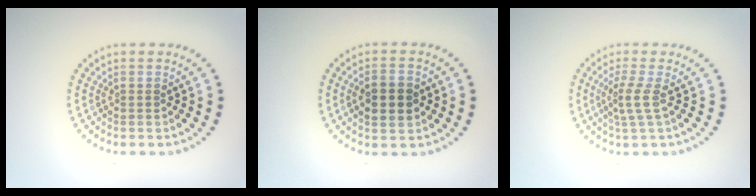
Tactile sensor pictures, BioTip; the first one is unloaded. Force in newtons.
{"total": 3.6, "press": 3.6, "slide": 0.1}
{"total": 2.2, "press": 1.5, "slide": 1.7}